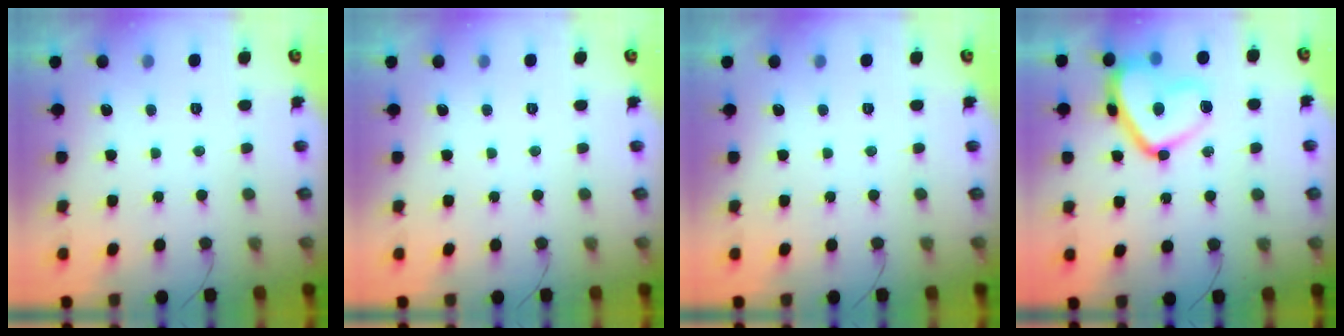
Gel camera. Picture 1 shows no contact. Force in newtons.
{"total": 0.0}
{"total": 0.0}
{"total": 16.4, "press": 16.4, "slide": 1.6}